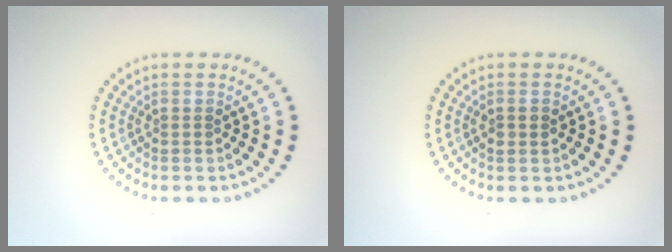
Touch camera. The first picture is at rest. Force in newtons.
{"total": 1.0, "press": 1.0, "slide": 0.2}